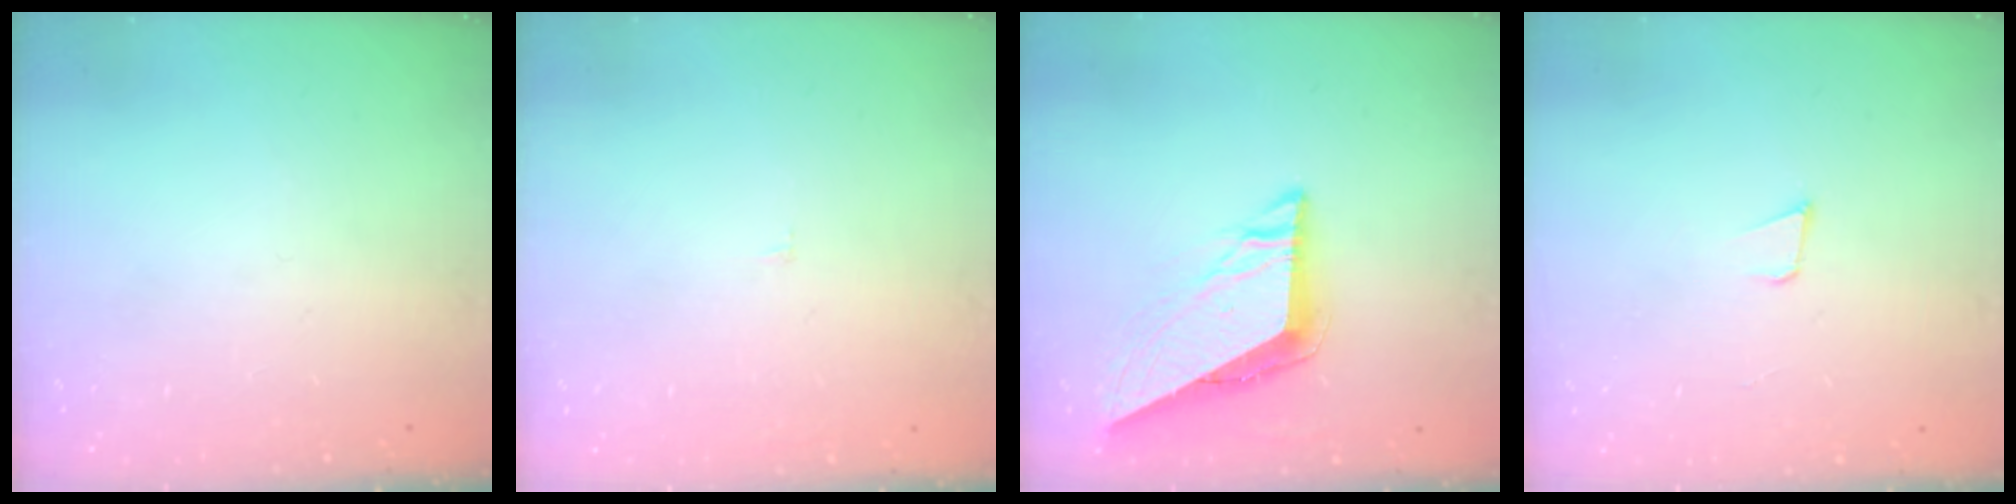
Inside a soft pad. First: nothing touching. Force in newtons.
{"total": 1.6, "press": 1.6, "slide": 0.1}
{"total": 8.8, "press": 8.8, "slide": 0.9}
{"total": 3.2, "press": 1.9, "slide": 2.6}